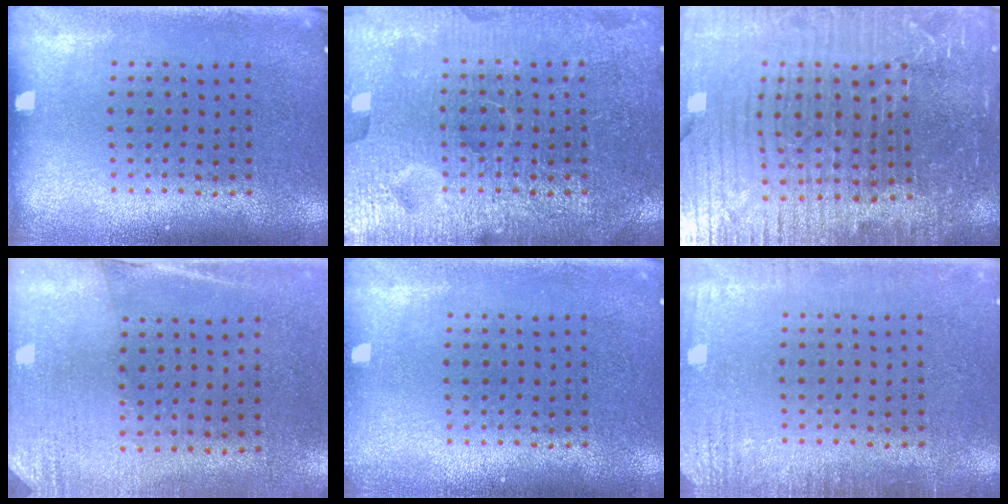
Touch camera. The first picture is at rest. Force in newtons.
{"total": 7.0, "press": 7.0, "slide": 0.9}
{"total": 6.7, "press": 5.8, "slide": 3.3}
{"total": 2.6, "press": 2.3, "slide": 1.3}
{"total": 0.7, "press": 0.7, "slide": 0.1}
{"total": 2.3, "press": 2.2, "slide": 0.4}